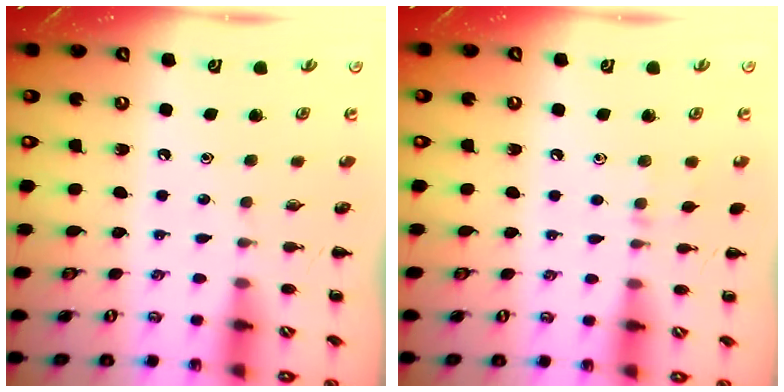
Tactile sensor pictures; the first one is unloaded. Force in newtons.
{"total": 4.8, "press": 4.5, "slide": 1.5}